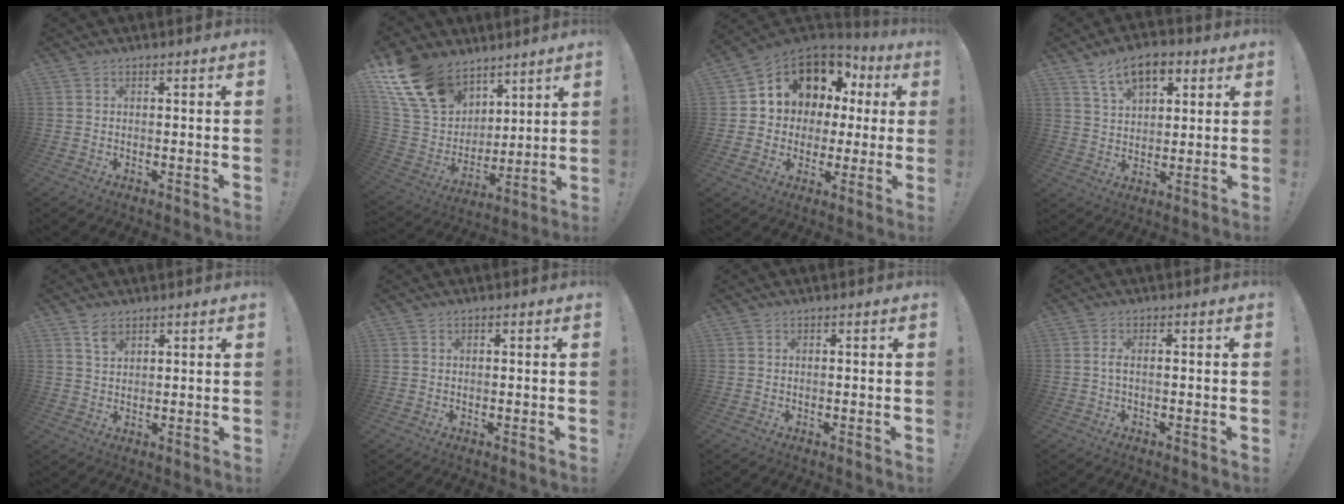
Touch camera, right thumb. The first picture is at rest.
{"total": 18.7, "force": [11.8, 12.6, 7.2], "torque": [-0.152, -0.068, 0.243]}
{"total": 10.1, "force": [4.1, 8.3, 4.0], "torque": [-0.076, -0.031, 0.088]}
{"total": 11.0, "force": [6.0, 6.3, 6.7], "torque": [-0.109, -0.012, 0.113]}
{"total": 3.7, "force": [2.6, 1.9, 1.7], "torque": [-0.015, -0.021, 0.046]}
{"total": 0.0}
{"total": 0.0}
{"total": 2.2, "force": [-0.3, 0.3, 2.2], "torque": [-0.055, 0.005, -0.008]}